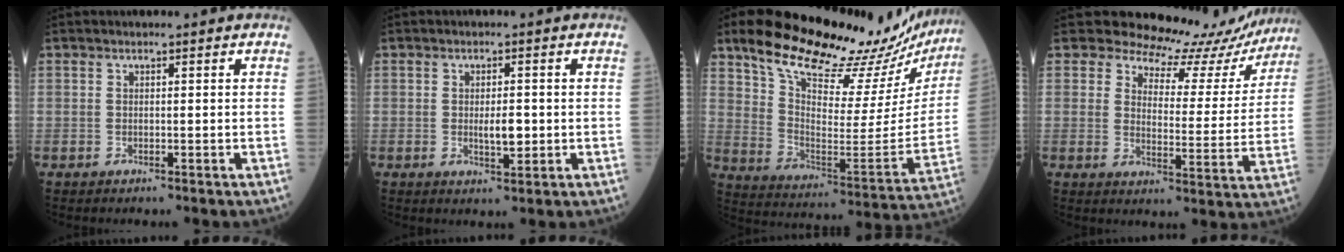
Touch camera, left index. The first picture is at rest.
{"total": 3.2, "force": [-0.2, 1.1, 3.0], "torque": [-0.054, -0.003, 0.001]}
{"total": 27.8, "force": [24.1, 6.1, 12.4], "torque": [-0.205, -0.055, 0.331]}
{"total": 14.0, "force": [13.4, 4.2, 0.8], "torque": [0.006, -0.046, 0.144]}